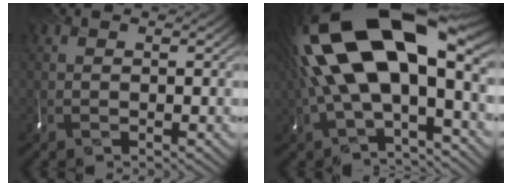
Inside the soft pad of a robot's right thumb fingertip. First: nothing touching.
{"total": 17.6, "force": [2.6, 7.8, 15.5], "torque": [-0.311, -0.003, 0.053]}